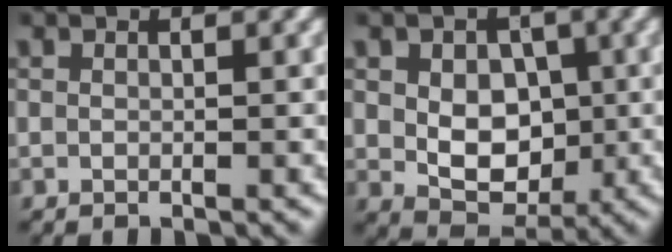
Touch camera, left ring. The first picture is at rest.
{"total": 6.2, "force": [-0.1, 4.9, 3.8], "torque": [-0.057, -0.031, 0.014]}